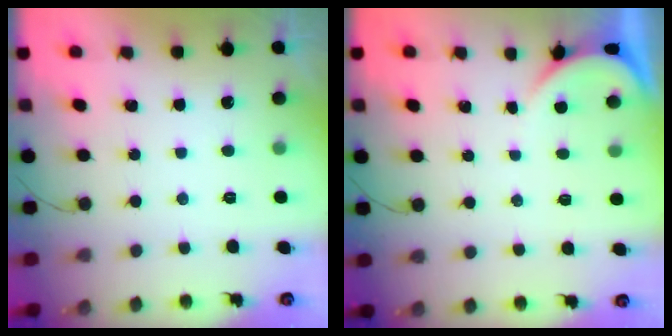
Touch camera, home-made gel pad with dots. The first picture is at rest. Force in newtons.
{"total": 0.0}